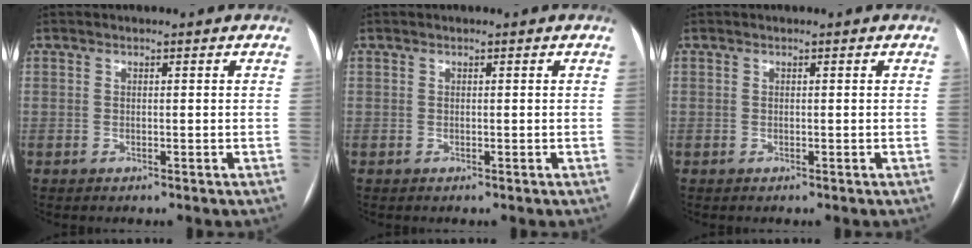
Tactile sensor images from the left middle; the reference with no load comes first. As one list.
[{"total": 0.0}, {"total": 0.0}]